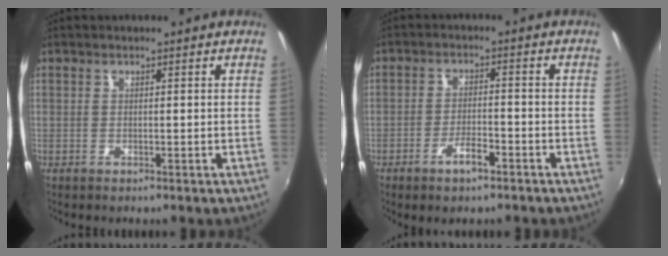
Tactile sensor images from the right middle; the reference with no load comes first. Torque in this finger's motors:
{"motor_torque": [1.19, -0.95, 0.31, 0.13]}